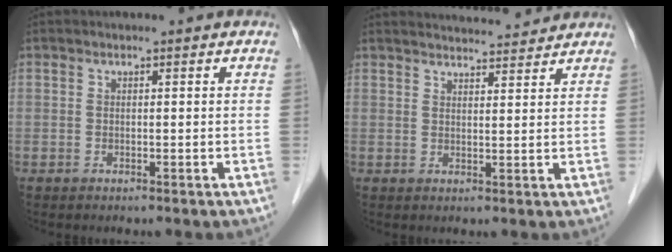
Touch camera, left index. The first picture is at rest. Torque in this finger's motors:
{"motor_torque": [0.31, -0.43, 0.07, 0.00]}